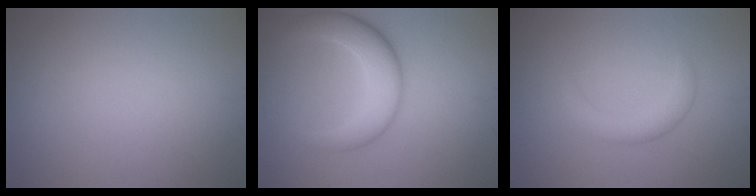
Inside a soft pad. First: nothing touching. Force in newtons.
{"total": 5.1, "press": 5.1, "slide": 0.2}
{"total": 2.1, "press": 2.1, "slide": 0.2}